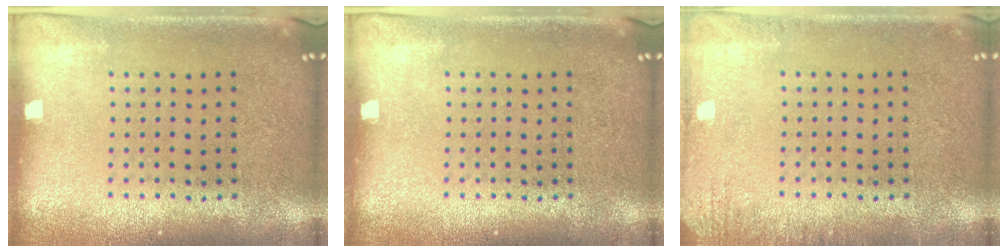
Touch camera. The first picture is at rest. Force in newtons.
{"total": 0.0}
{"total": 1.5, "press": 1.5, "slide": 0.2}